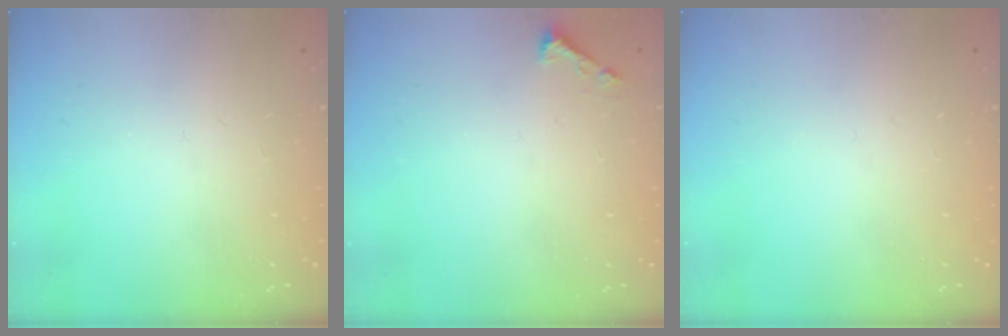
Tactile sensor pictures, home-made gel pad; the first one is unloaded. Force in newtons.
{"total": 1.6, "press": 1.6, "slide": 0.1}
{"total": 0.0}